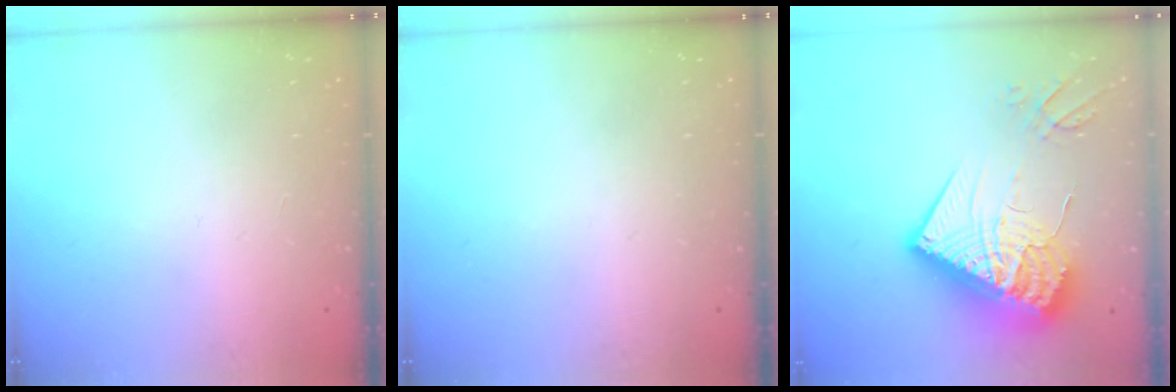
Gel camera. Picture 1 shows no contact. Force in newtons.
{"total": 0.0}
{"total": 23.9, "press": 23.8, "slide": 2.2}